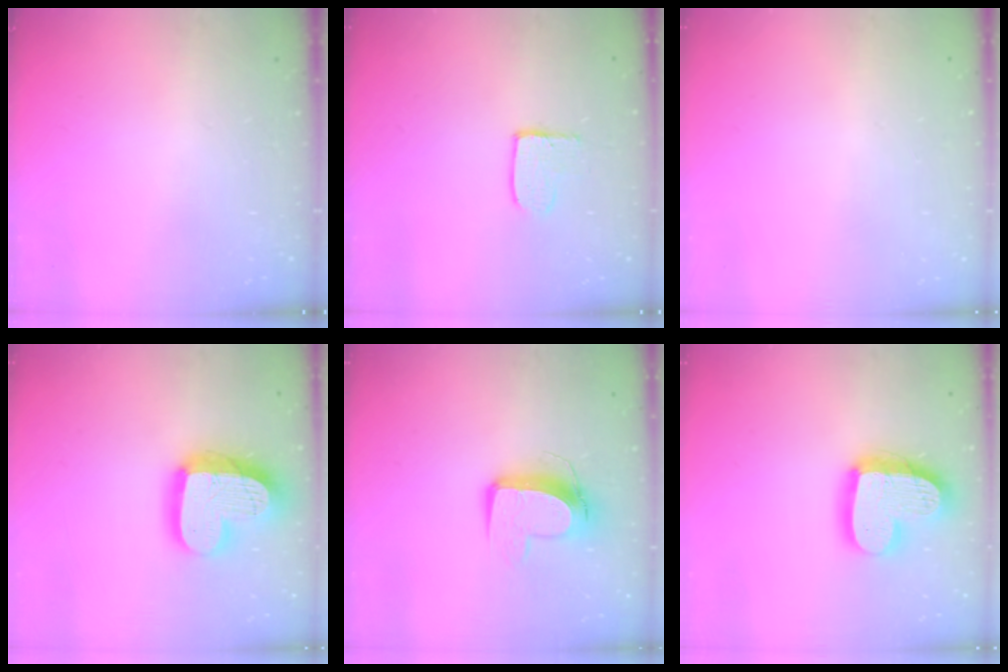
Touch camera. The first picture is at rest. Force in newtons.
{"total": 3.8, "press": 3.8, "slide": 0.4}
{"total": 0.5, "press": 0.5, "slide": 0.1}
{"total": 19.5, "press": 19.4, "slide": 1.7}
{"total": 10.6, "press": 10.6, "slide": 0.6}
{"total": 17.7, "press": 17.6, "slide": 1.6}